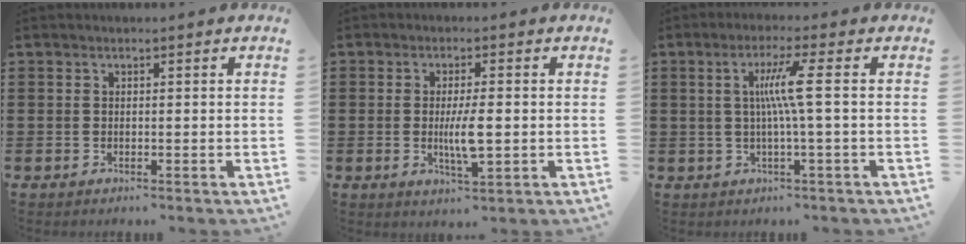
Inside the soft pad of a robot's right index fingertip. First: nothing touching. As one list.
[{"total": 5.0, "force": [-0.4, 1.0, 4.9], "torque": [-0.100, -0.007, -0.013]}, {"total": 6.1, "force": [0.5, -0.6, 6.1], "torque": [-0.116, -0.003, 0.000]}]